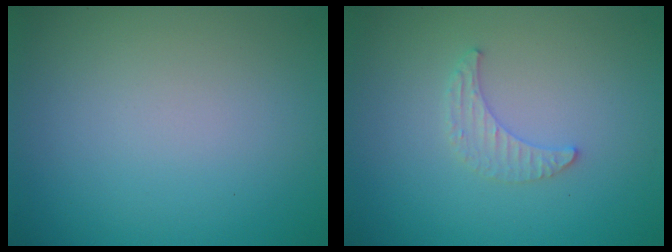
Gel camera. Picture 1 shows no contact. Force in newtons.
{"total": 1.6, "press": 1.5, "slide": 0.4}